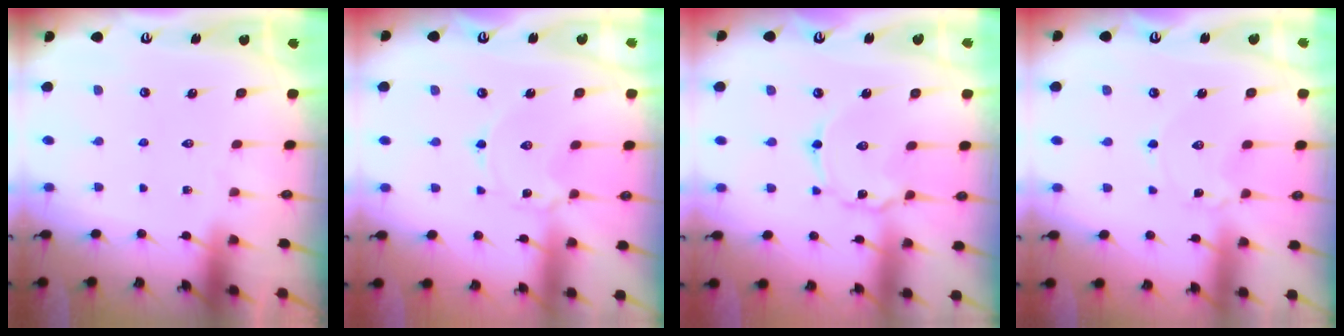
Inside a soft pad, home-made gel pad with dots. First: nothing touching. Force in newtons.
{"total": 1.7, "press": 1.7, "slide": 0.3}
{"total": 3.0, "press": 3.0, "slide": 0.3}
{"total": 1.6, "press": 1.6, "slide": 0.2}